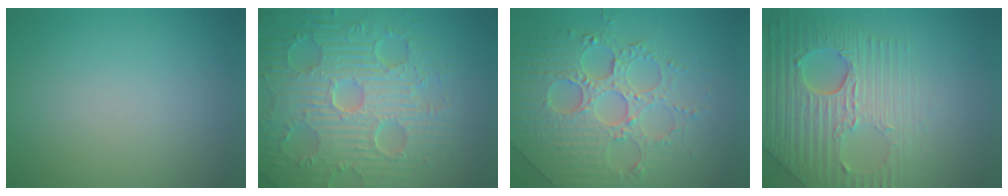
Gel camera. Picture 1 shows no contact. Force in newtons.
{"total": 10.7, "press": 7.2, "slide": 7.9}
{"total": 7.1, "press": 5.9, "slide": 4.0}
{"total": 8.4, "press": 5.9, "slide": 6.0}